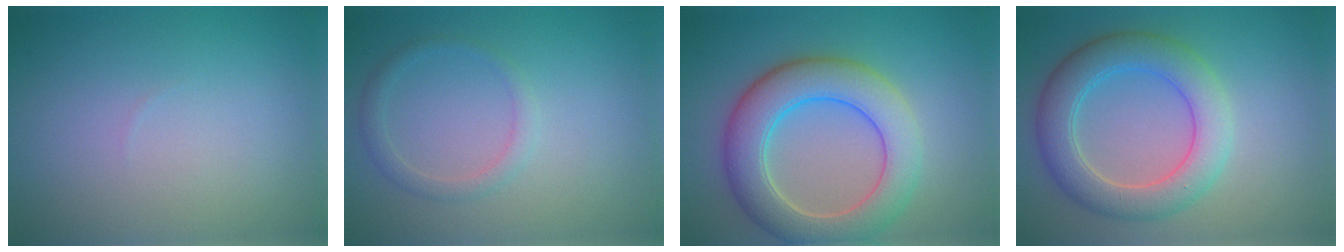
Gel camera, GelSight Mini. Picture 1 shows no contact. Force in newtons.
{"total": 1.5, "press": 1.5, "slide": 0.1}
{"total": 7.3, "press": 7.3, "slide": 0.7}
{"total": 5.6, "press": 5.6, "slide": 0.4}